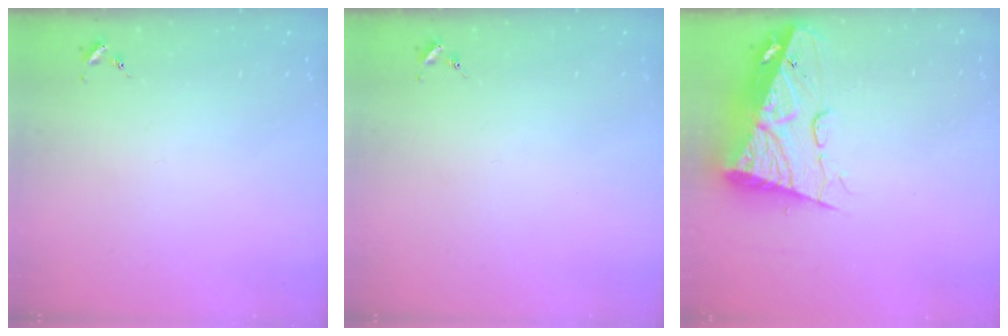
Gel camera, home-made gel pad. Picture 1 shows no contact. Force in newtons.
{"total": 0.0}
{"total": 14.3, "press": 14.2, "slide": 1.5}